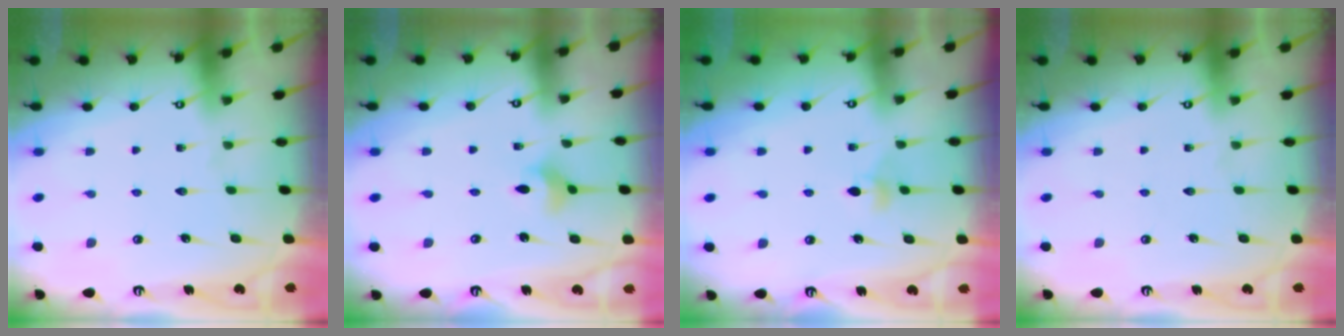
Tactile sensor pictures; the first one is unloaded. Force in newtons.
{"total": 4.0, "press": 4.0, "slide": 0.3}
{"total": 3.3, "press": 3.2, "slide": 0.6}
{"total": 0.0}